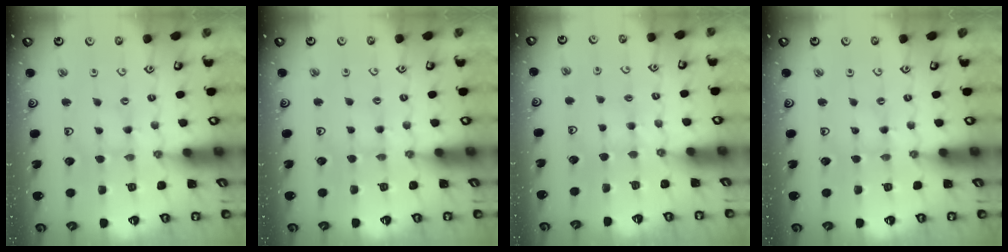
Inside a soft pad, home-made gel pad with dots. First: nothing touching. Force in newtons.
{"total": 1.3, "press": 1.2, "slide": 0.3}
{"total": 3.9, "press": 3.9, "slide": 0.4}
{"total": 0.0}